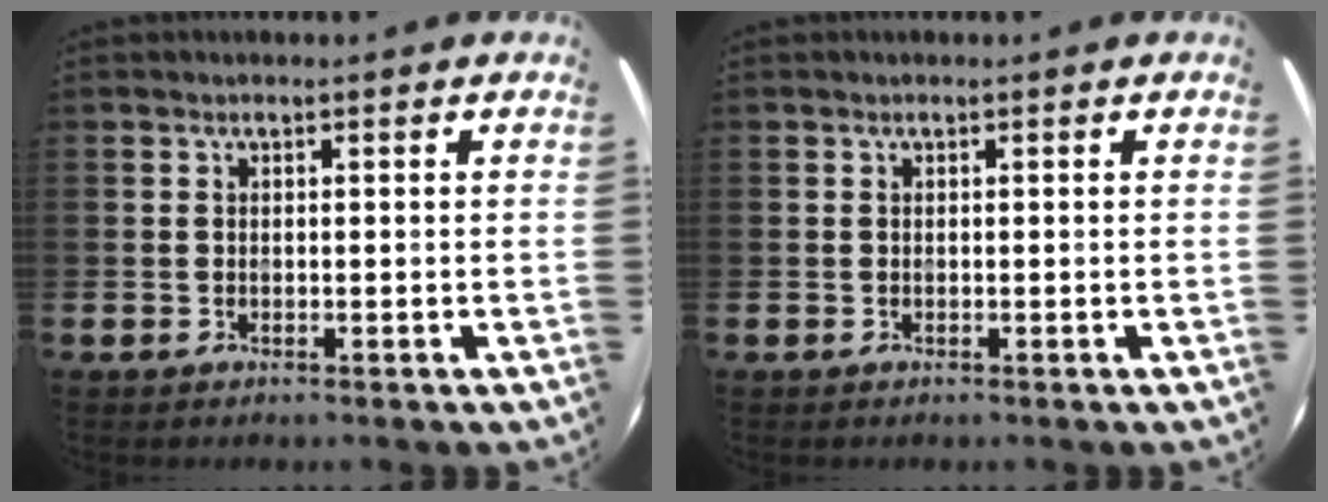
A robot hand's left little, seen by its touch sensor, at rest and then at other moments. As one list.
[{"total": 0.0}]